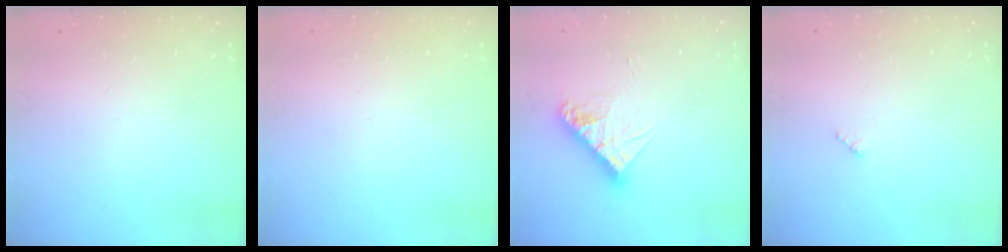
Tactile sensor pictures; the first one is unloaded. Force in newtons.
{"total": 0.0}
{"total": 10.8, "press": 10.8, "slide": 1.0}
{"total": 2.5, "press": 2.5, "slide": 0.3}